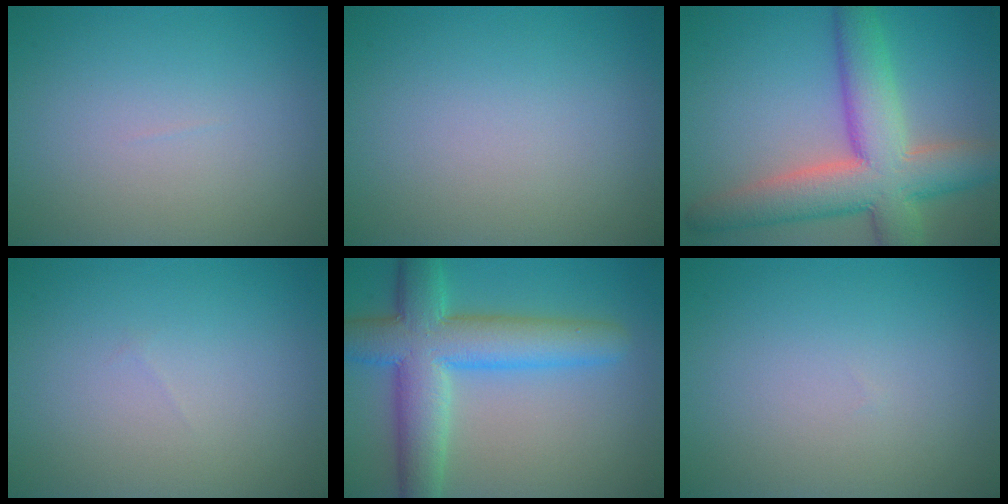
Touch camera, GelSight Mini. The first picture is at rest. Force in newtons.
{"total": 0.0}
{"total": 9.5, "press": 9.5, "slide": 0.8}
{"total": 0.0}
{"total": 8.6, "press": 8.6, "slide": 0.3}
{"total": 0.0}